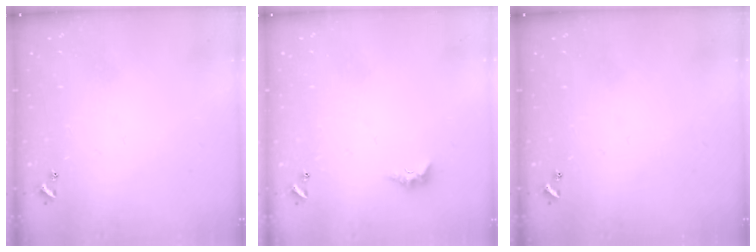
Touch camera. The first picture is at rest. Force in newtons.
{"total": 1.5, "press": 1.4, "slide": 0.5}
{"total": 0.0}